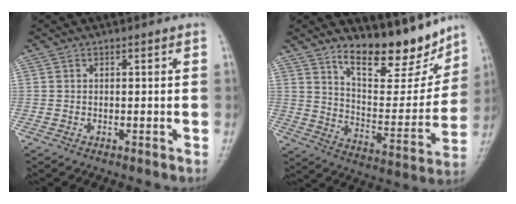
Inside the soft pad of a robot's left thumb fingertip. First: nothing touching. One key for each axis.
{"total": 15.2, "fx": 12.0, "fy": 5.4, "fz": 7.6, "tx": -0.072, "ty": -0.085, "tz": 0.198}